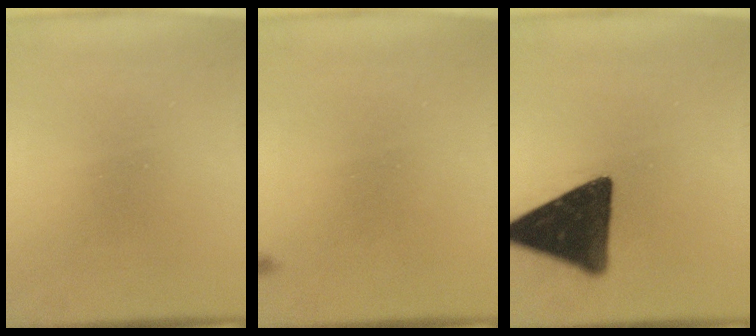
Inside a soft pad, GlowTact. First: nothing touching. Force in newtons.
{"total": 0.6}
{"total": 15.9}